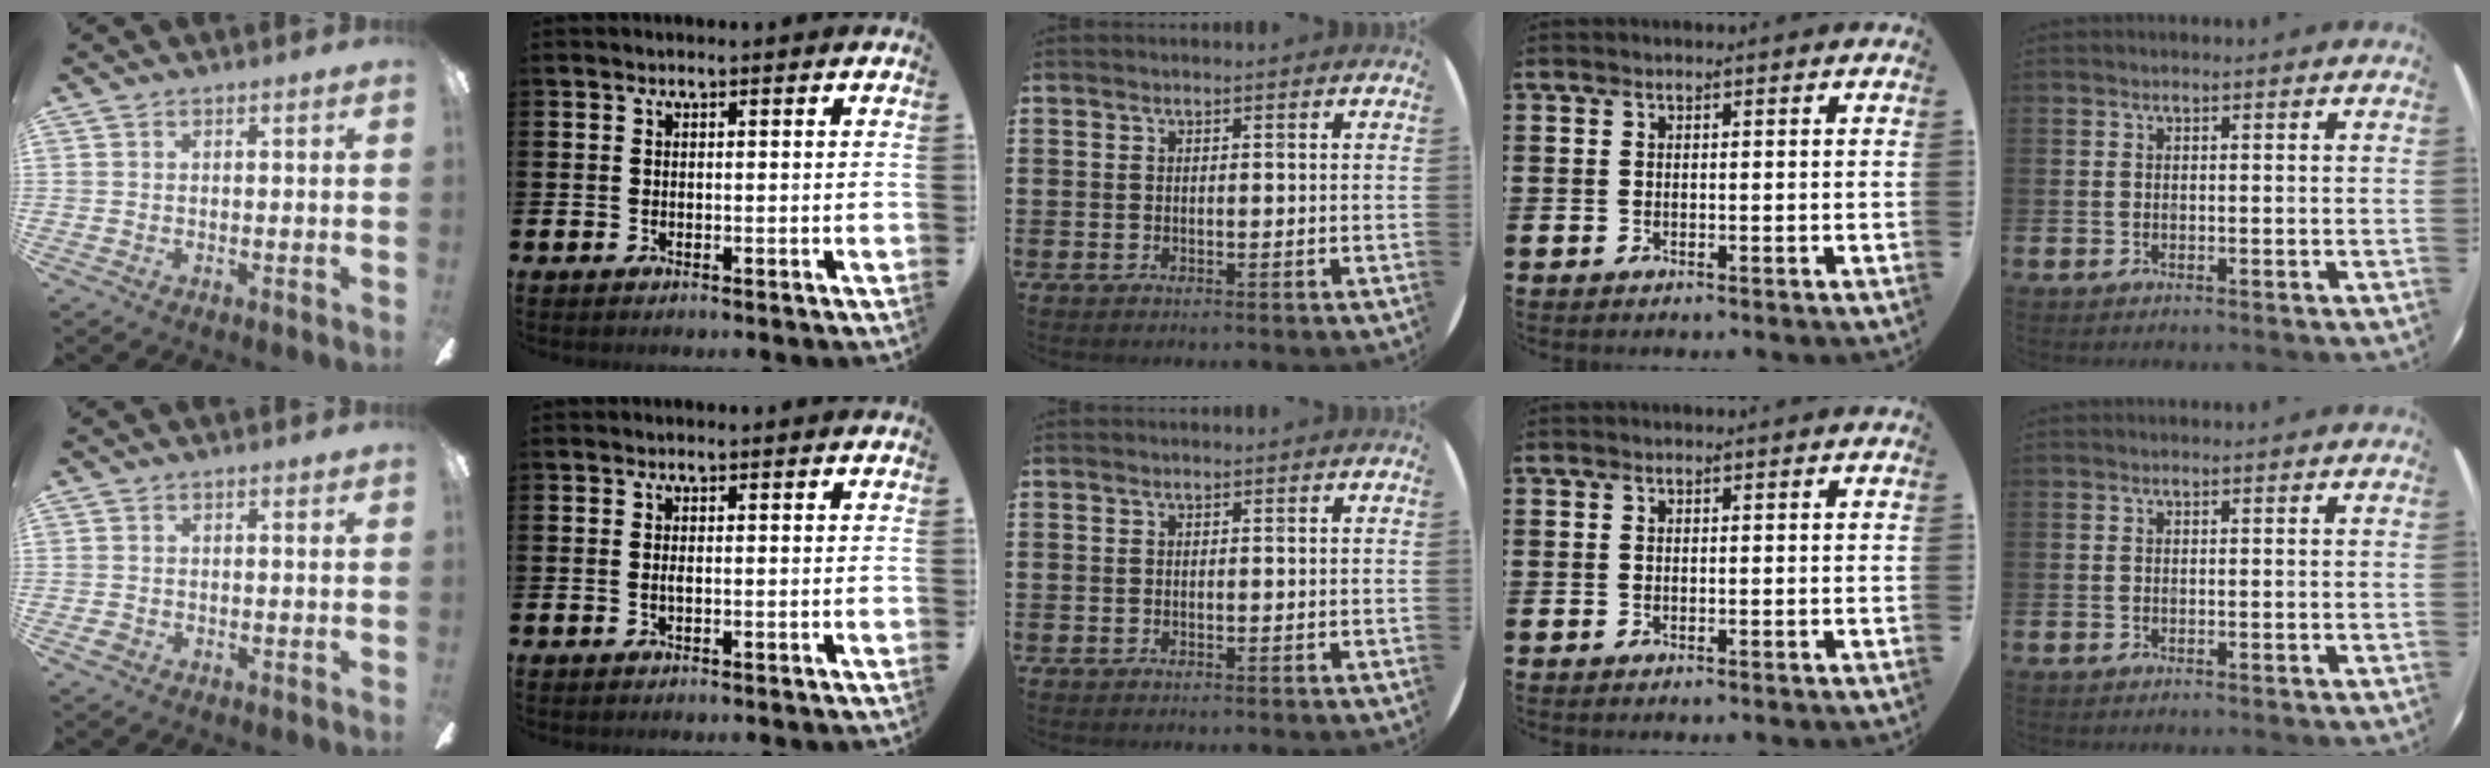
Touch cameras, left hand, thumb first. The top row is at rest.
{"thumb": {"total": 1.0, "force": [-0.3, 0.9, 0.3], "torque": [-0.005, 0.005, -0.007]}, "index": {"total": 0.6, "force": [0.0, 0.1, 0.6], "torque": [-0.015, 0.000, 0.001]}}